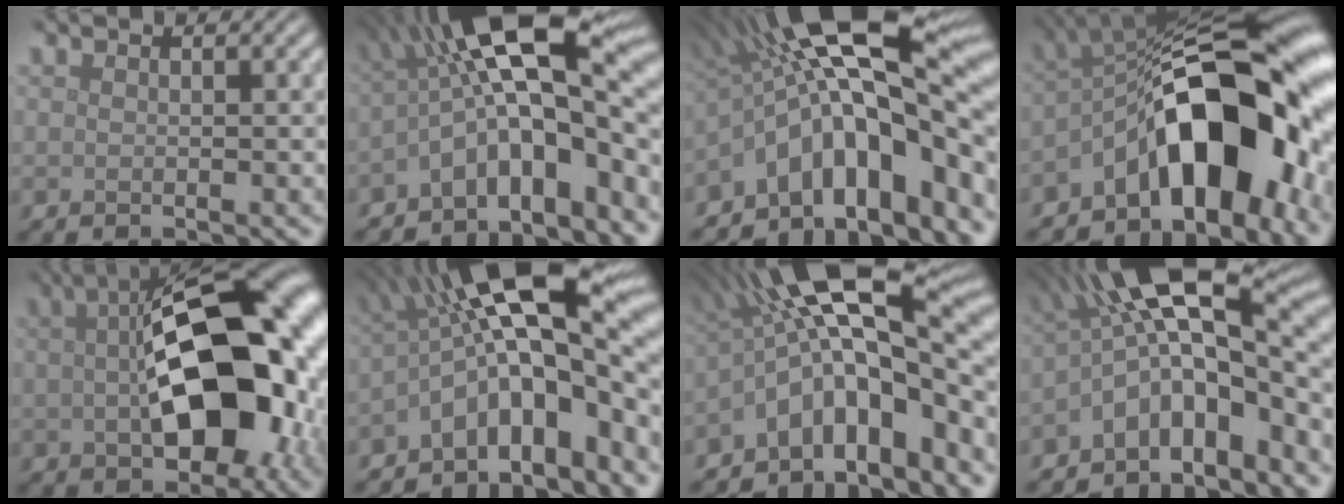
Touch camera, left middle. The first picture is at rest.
{"total": 12.7, "force": [-2.0, 4.7, 11.7], "torque": [-0.162, 0.024, -0.042]}
{"total": 16.9, "force": [-1.7, 6.6, 15.4], "torque": [-0.221, 0.033, -0.034]}
{"total": 13.7, "force": [-4.5, 6.5, 11.1], "torque": [-0.142, 0.014, -0.085]}
{"total": 16.8, "force": [0.2, 9.5, 13.9], "torque": [-0.199, -0.010, 0.021]}
{"total": 14.9, "force": [-1.4, 5.8, 13.7], "torque": [-0.182, 0.020, -0.027]}
{"total": 13.9, "force": [-2.3, 5.4, 12.6], "torque": [-0.171, 0.025, -0.045]}
{"total": 11.3, "force": [-2.4, 4.9, 9.9], "torque": [-0.140, 0.021, -0.050]}